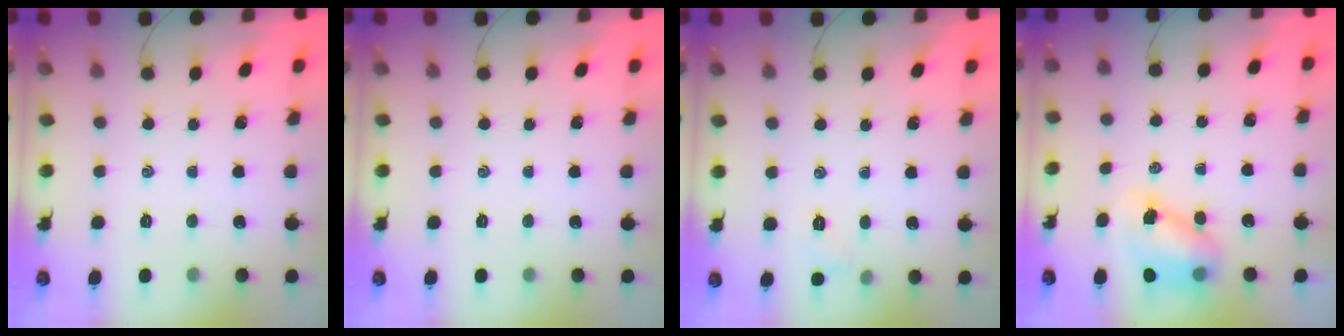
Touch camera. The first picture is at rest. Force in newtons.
{"total": 0.0}
{"total": 3.8, "press": 3.6, "slide": 1.2}
{"total": 7.9, "press": 7.8, "slide": 1.3}